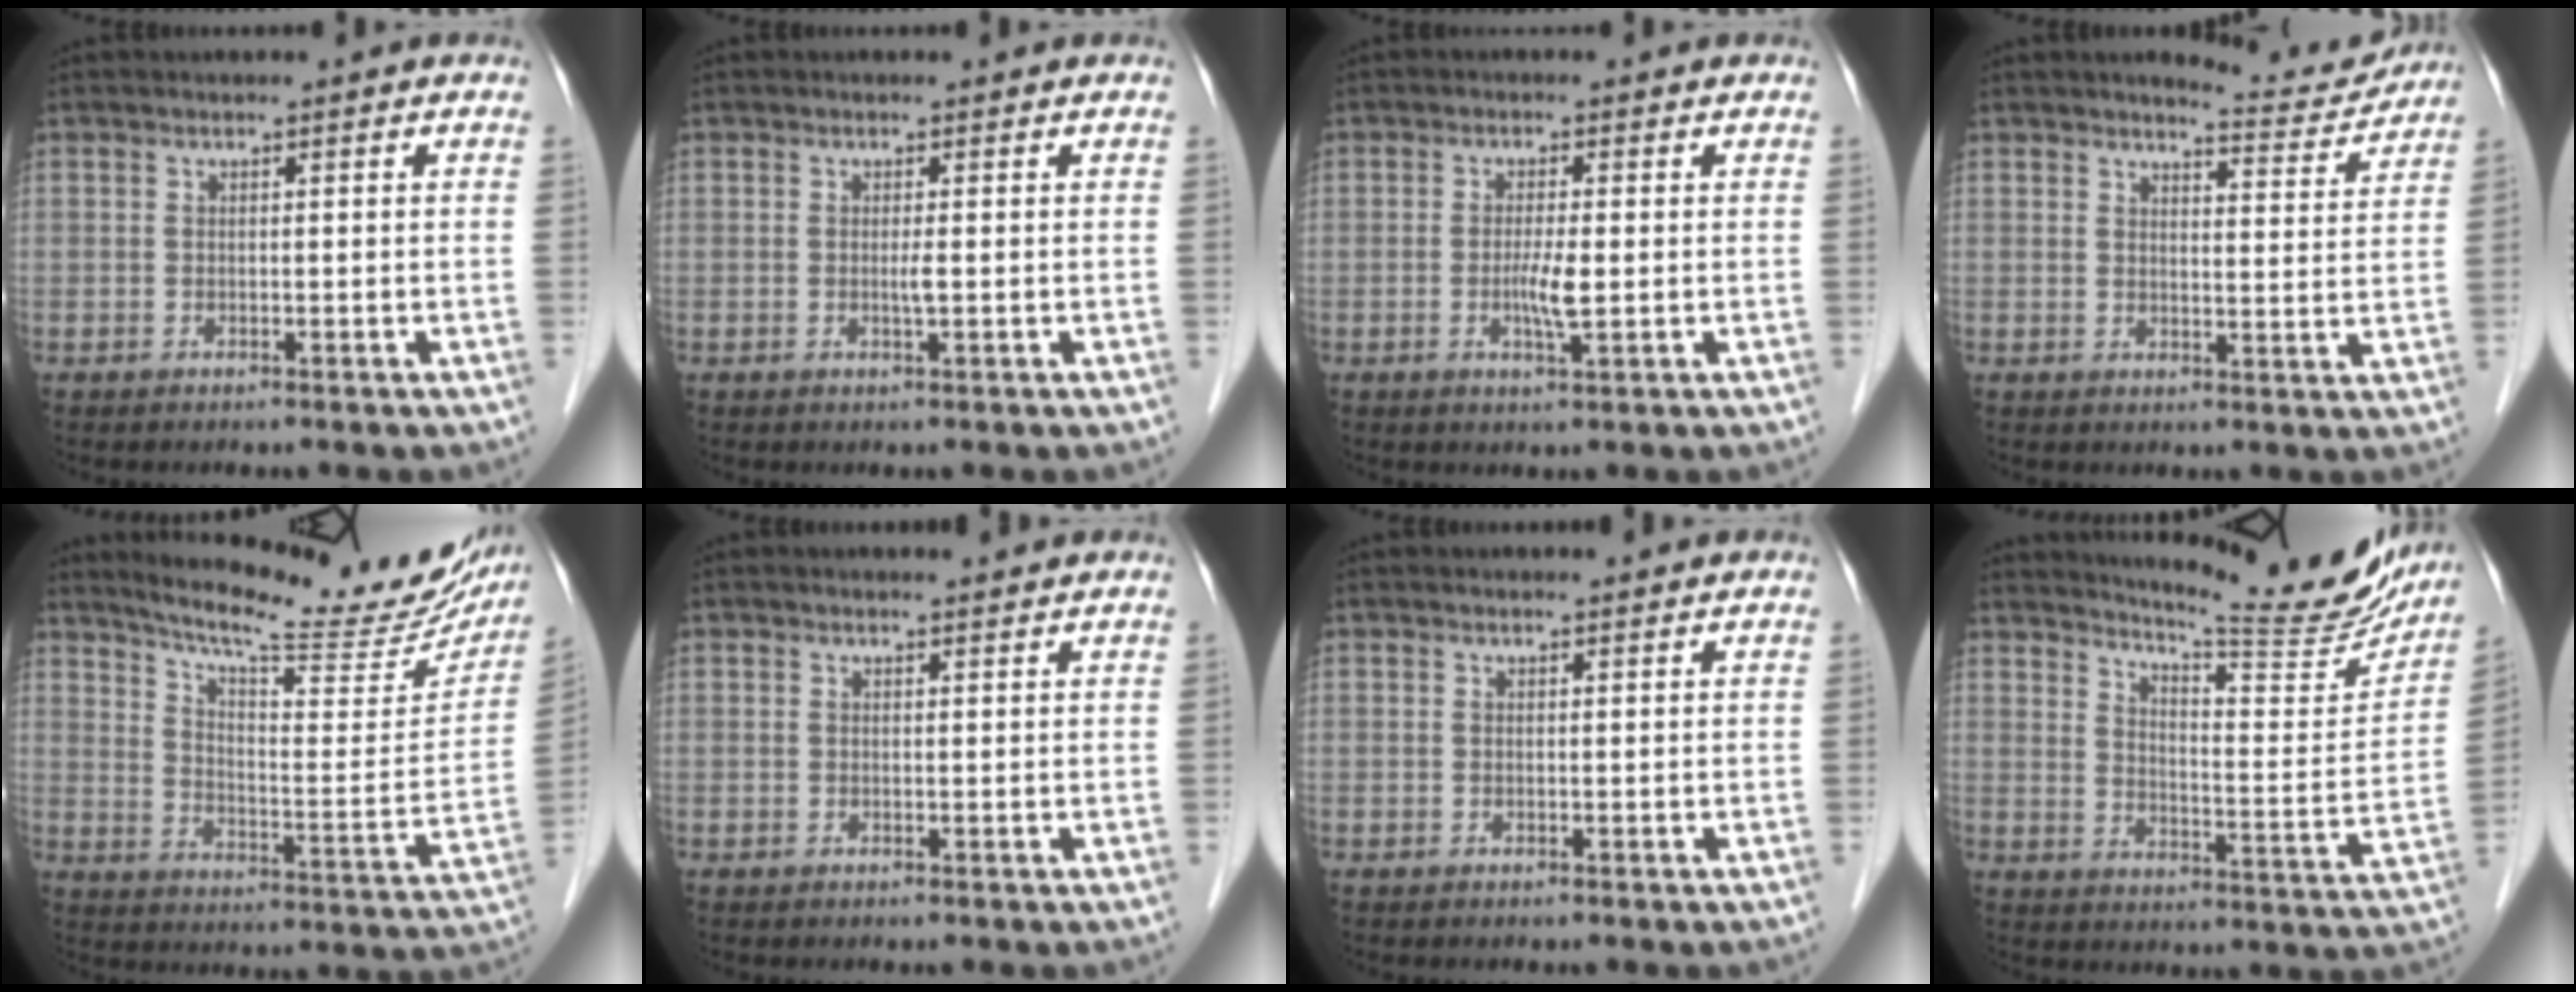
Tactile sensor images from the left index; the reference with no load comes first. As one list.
[{"total": 1.1, "force": [0.0, -0.1, 1.1], "torque": [-0.023, -0.001, -0.002]}, {"total": 3.3, "force": [-0.4, 0.3, 3.2], "torque": [-0.065, -0.006, -0.006]}, {"total": 6.1, "force": [6.0, 0.5, 0.5], "torque": [-0.013, -0.018, 0.074]}, {"total": 22.2, "force": [19.8, 3.5, 9.6], "torque": [-0.139, -0.042, 0.259]}, {"total": 1.2, "force": [1.2, 0.0, 0.0], "torque": [-0.009, -0.003, 0.017]}, {"total": 1.0, "force": [1.0, 0.0, 0.0], "torque": [-0.009, 0.001, 0.012]}, {"total": 18.8, "force": [17.5, 1.8, 6.6], "torque": [-0.099, -0.067, 0.222]}]